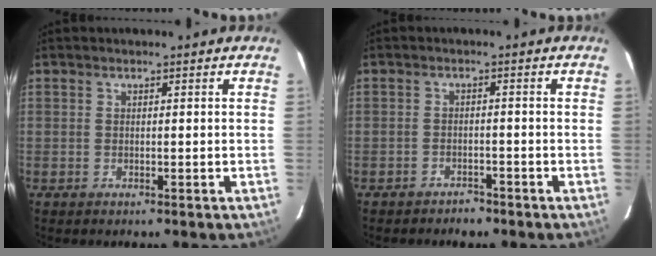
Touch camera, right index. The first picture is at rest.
{"total": 2.0, "force": [-1.7, 0.9, 0.3], "torque": [-0.009, 0.000, -0.023]}